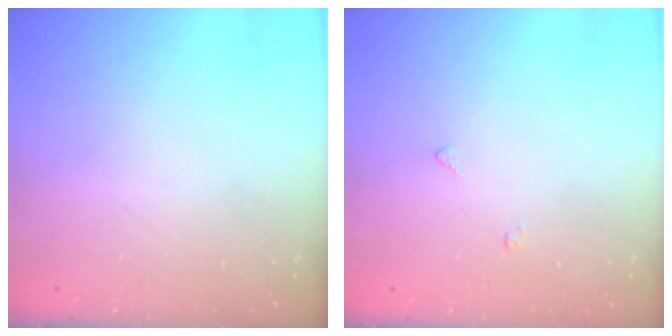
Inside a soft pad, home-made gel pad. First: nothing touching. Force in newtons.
{"total": 3.4, "press": 3.4, "slide": 0.3}